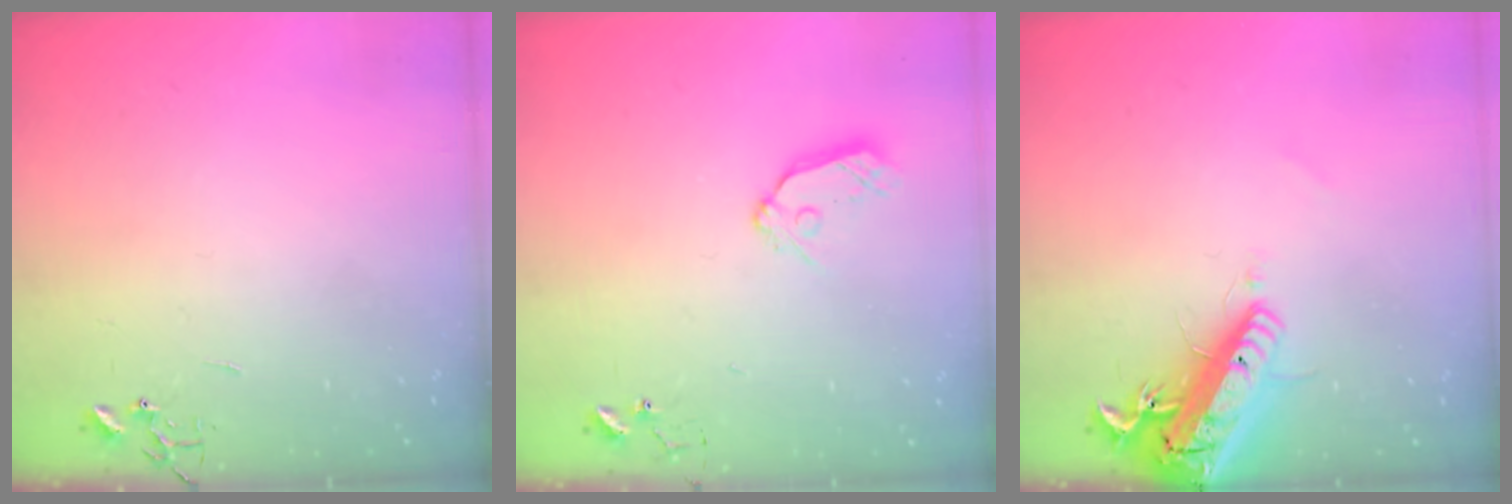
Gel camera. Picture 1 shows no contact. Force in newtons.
{"total": 8.4, "press": 8.4, "slide": 0.7}
{"total": 20.7, "press": 20.3, "slide": 4.2}